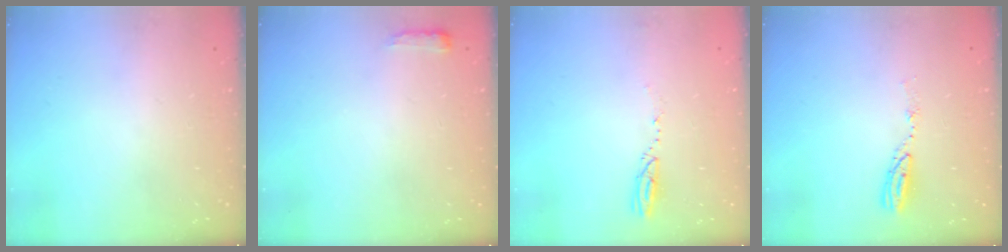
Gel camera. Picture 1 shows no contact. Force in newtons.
{"total": 3.7, "press": 3.6, "slide": 0.5}
{"total": 2.9, "press": 2.9, "slide": 0.4}
{"total": 4.8, "press": 4.8, "slide": 0.5}